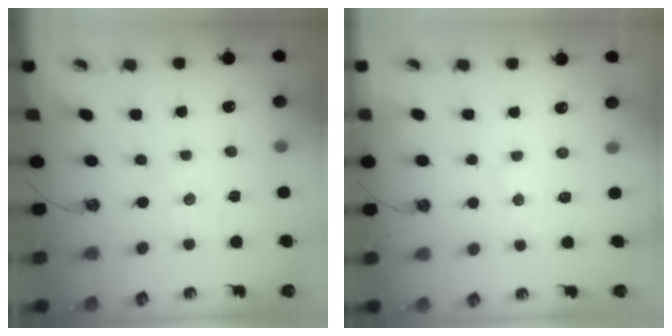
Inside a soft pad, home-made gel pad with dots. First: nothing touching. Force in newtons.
{"total": 4.4, "press": 4.3, "slide": 1.0}